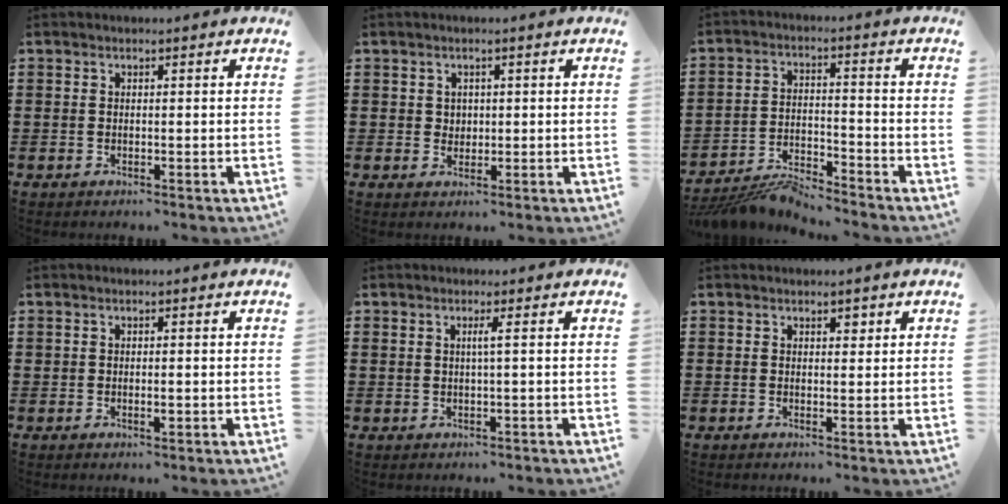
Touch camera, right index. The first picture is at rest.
{"total": 1.5, "force": [0.6, 1.4, 0.2], "torque": [-0.010, 0.007, 0.011]}
{"total": 5.7, "force": [-5.6, 0.2, 1.1], "torque": [-0.029, 0.000, -0.111]}
{"total": 1.1, "force": [-0.2, 0.4, 1.0], "torque": [-0.018, -0.001, -0.003]}
{"total": 1.4, "force": [0.4, -0.2, 1.4], "torque": [-0.028, -0.003, 0.005]}
{"total": 1.2, "force": [0.7, 0.7, 0.6], "torque": [-0.004, 0.001, 0.011]}